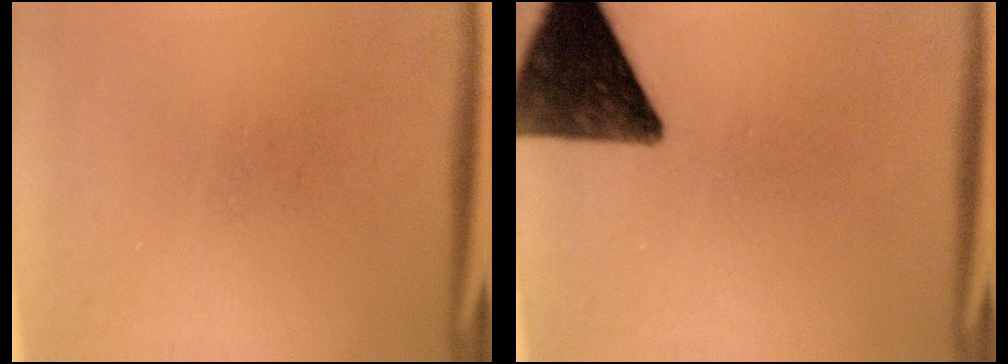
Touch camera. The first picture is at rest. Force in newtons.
{"total": 12.8}